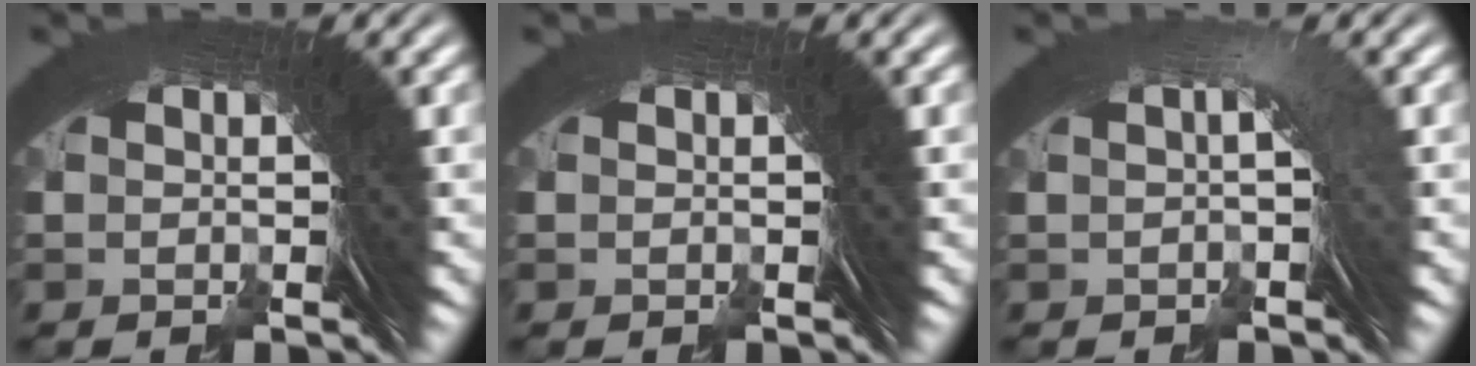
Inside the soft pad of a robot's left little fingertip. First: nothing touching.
{"total": 0.0}
{"total": 1.1, "force": [-0.1, -0.8, 0.8], "torque": [-0.015, 0.009, -0.001]}